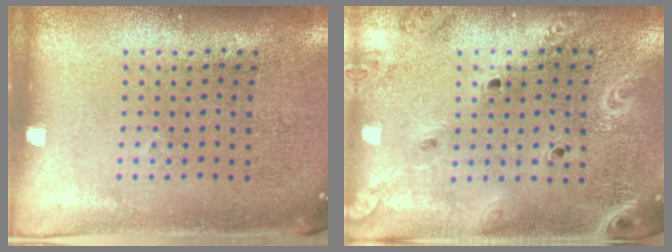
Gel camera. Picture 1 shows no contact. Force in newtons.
{"total": 2.1, "press": 1.9, "slide": 0.9}